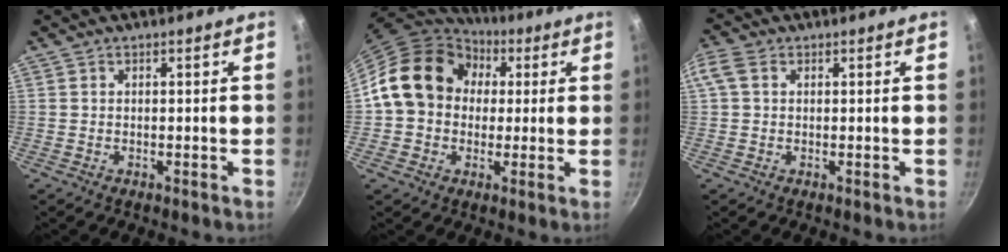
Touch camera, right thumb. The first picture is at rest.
{"total": 16.9, "force": [2.7, 13.9, 9.2], "torque": [-0.131, 0.032, 0.031]}
{"total": 3.5, "force": [1.0, 2.5, 2.3], "torque": [-0.051, 0.013, 0.017]}